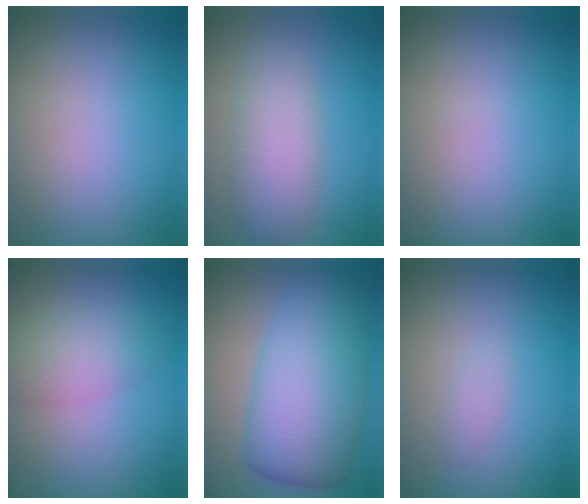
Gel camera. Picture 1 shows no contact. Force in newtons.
{"total": 4.5, "press": 4.5, "slide": 0.4}
{"total": 0.0}
{"total": 3.4, "press": 3.4, "slide": 0.1}
{"total": 9.3, "press": 9.3, "slide": 0.1}
{"total": 0.8, "press": 0.8, "slide": 0.1}